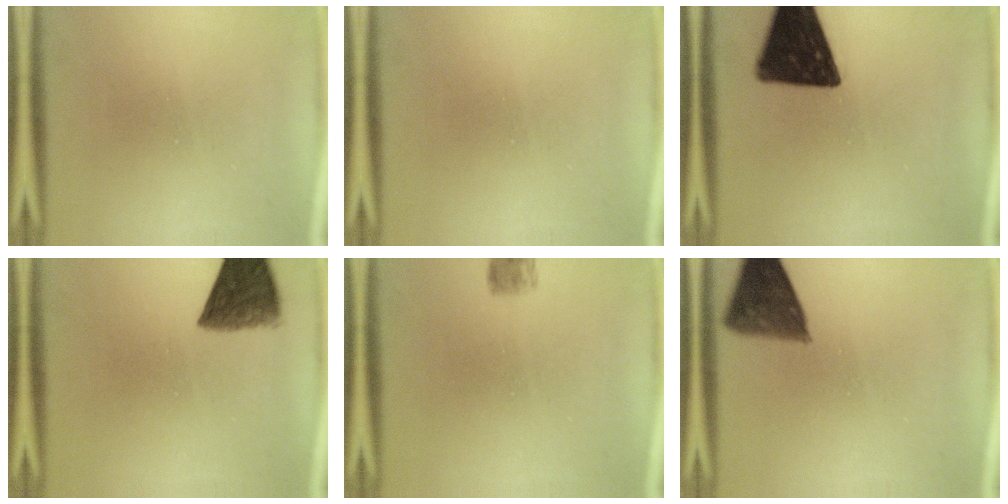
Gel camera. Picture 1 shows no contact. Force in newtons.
{"total": 0.0}
{"total": 17.1}
{"total": 9.1}
{"total": 2.6}
{"total": 7.6}